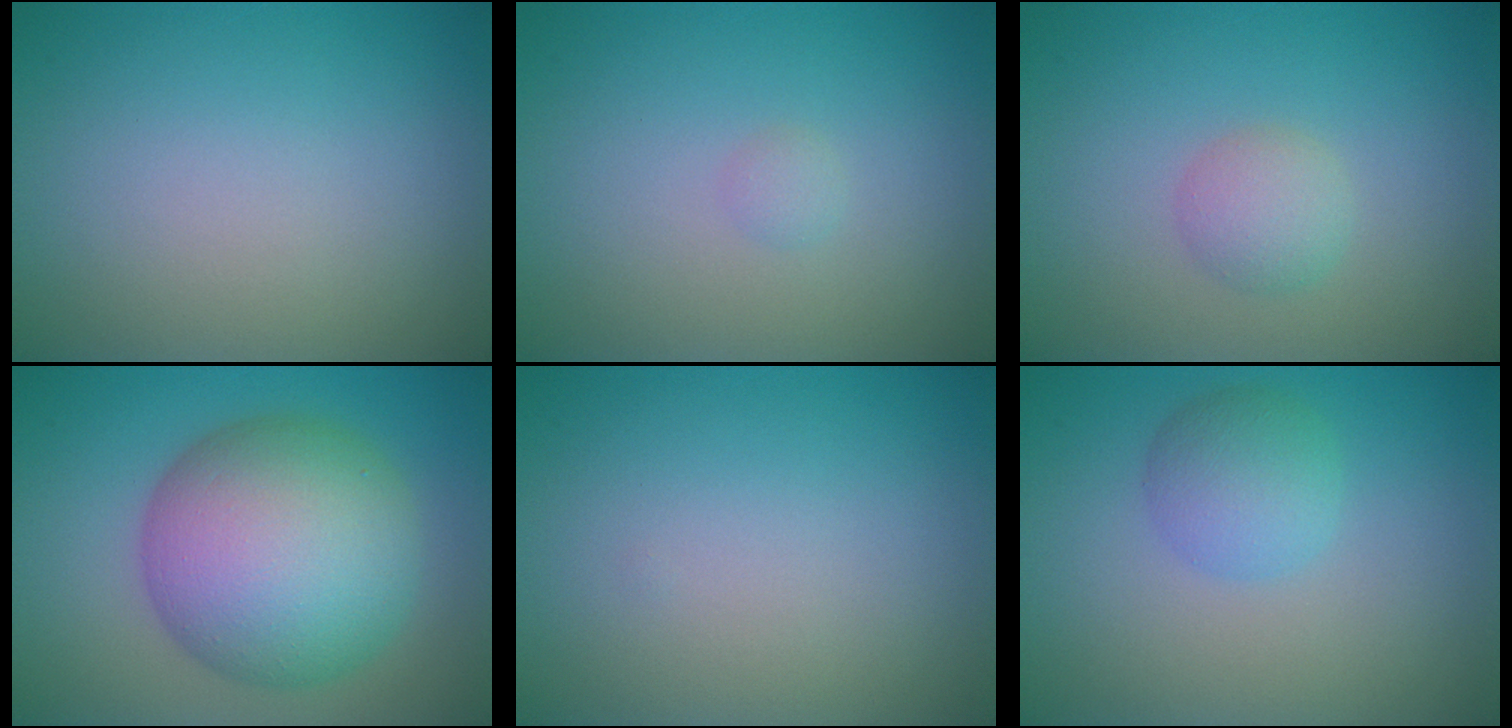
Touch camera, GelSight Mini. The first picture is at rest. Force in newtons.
{"total": 0.6, "press": 0.6, "slide": 0.0}
{"total": 2.0, "press": 2.0, "slide": 0.0}
{"total": 12.2, "press": 12.1, "slide": 0.2}
{"total": 0.0}
{"total": 2.9, "press": 2.9, "slide": 0.2}